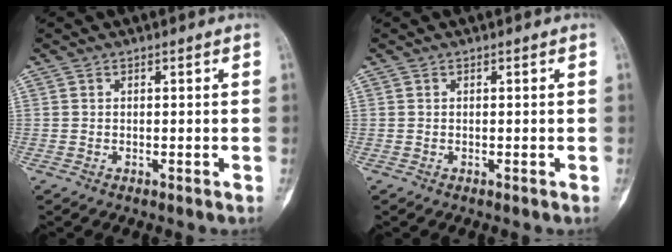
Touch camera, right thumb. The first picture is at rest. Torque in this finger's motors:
{"motor_torque": [0.46, -0.20, 0.11, -0.15, 0.10]}